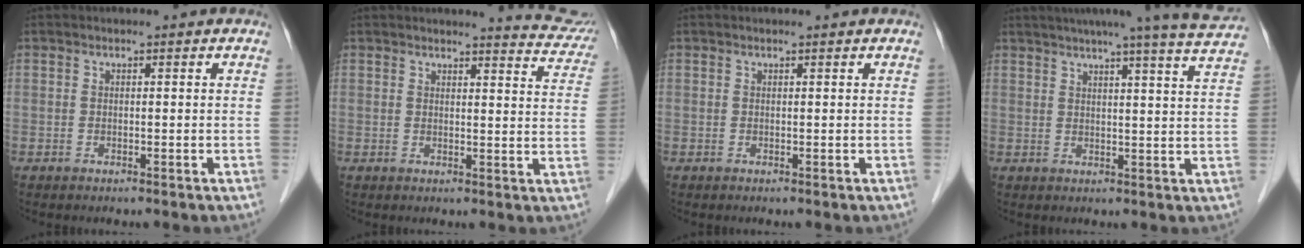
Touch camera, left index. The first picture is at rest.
{"total": 7.9, "force": [7.8, 0.4, 1.0], "torque": [-0.002, -0.039, 0.065]}
{"total": 0.7, "force": [0.7, 0.0, 0.2], "torque": [-0.007, 0.004, 0.012]}
{"total": 16.2, "force": [14.5, -1.6, 7.1], "torque": [-0.111, -0.032, 0.168]}